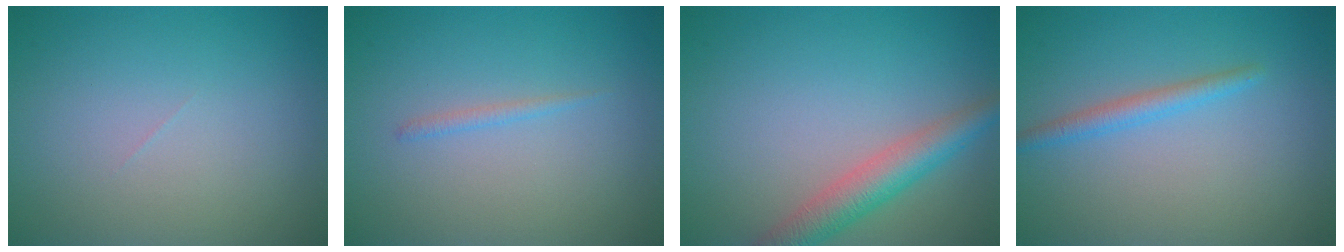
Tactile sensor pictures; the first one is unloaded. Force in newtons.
{"total": 0.7, "press": 0.7, "slide": 0.1}
{"total": 4.1, "press": 4.1, "slide": 0.1}
{"total": 1.8, "press": 1.8, "slide": 0.1}